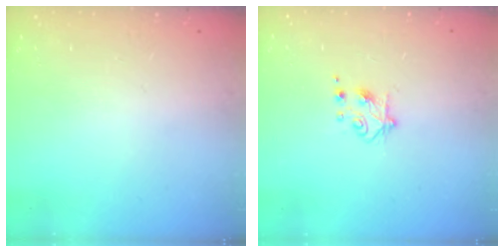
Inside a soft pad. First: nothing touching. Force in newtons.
{"total": 4.9, "press": 4.9, "slide": 0.7}